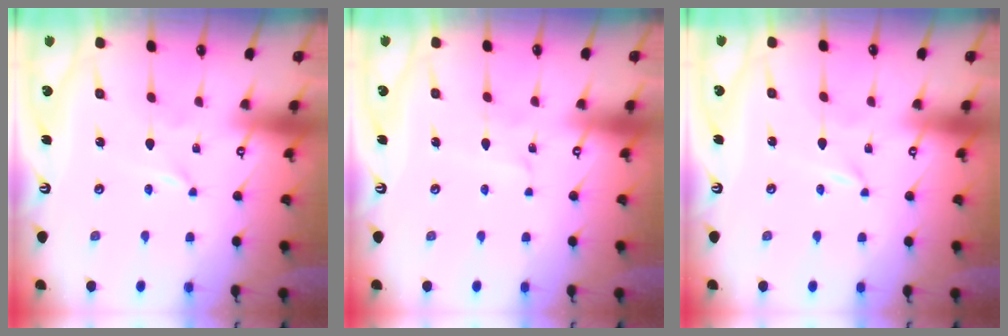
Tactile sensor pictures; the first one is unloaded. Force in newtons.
{"total": 2.6, "press": 2.5, "slide": 0.3}
{"total": 0.0}